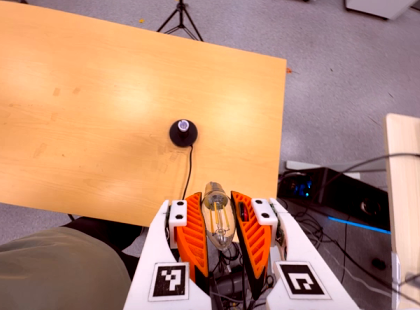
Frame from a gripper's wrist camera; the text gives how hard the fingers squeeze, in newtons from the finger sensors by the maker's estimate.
{"total": 20.0, "left": 22.0, "right": 18.0}